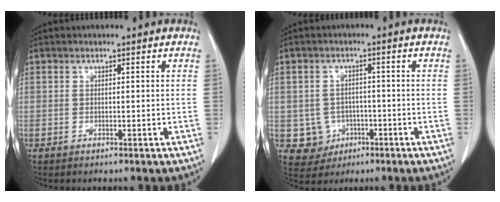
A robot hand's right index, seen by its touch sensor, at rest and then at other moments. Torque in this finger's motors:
{"motor_torque": [-0.25, 0.16, -0.66, -0.13]}